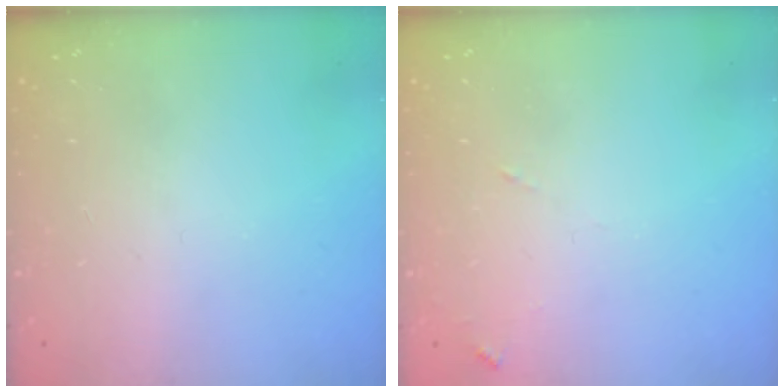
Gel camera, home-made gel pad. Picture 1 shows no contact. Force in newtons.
{"total": 6.3, "press": 6.3, "slide": 0.5}